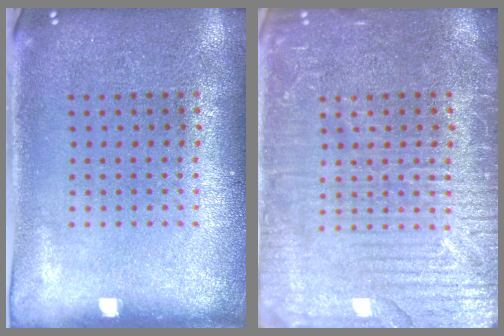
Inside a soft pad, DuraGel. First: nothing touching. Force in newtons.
{"total": 3.9, "press": 3.9, "slide": 0.6}